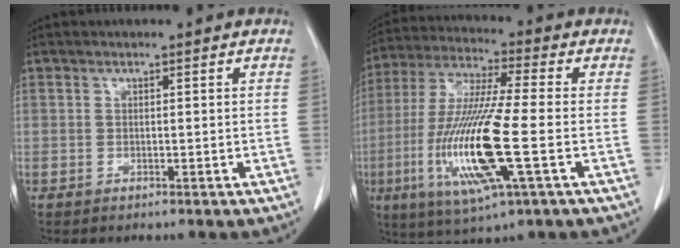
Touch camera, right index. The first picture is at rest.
{"total": 16.8, "force": [-3.9, 1.0, 16.3], "torque": [-0.341, -0.018, -0.072]}